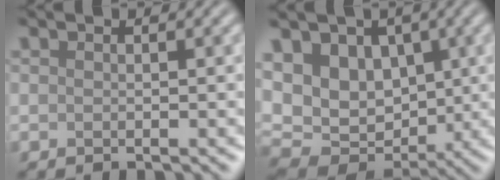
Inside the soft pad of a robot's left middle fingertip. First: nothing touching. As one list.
[{"total": 10.3, "force": [2.7, 7.7, 6.2], "torque": [-0.123, 0.014, 0.048]}]